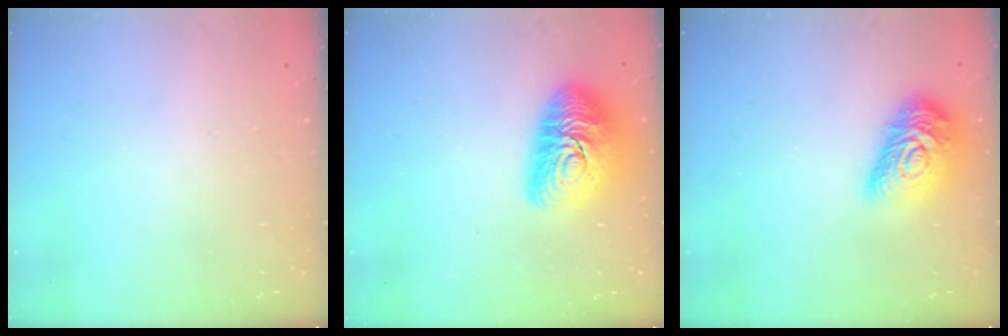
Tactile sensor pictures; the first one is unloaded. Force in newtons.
{"total": 15.8, "press": 15.8, "slide": 1.0}
{"total": 16.1, "press": 16.1, "slide": 0.9}